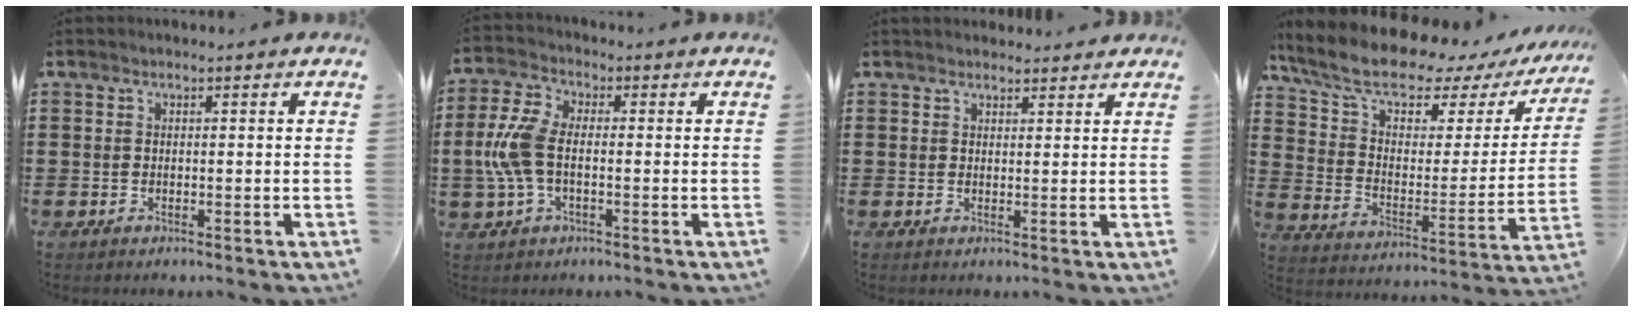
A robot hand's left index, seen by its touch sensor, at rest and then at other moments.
{"total": 7.3, "force": [-0.8, 3.7, 6.3], "torque": [-0.153, 0.000, -0.022]}
{"total": 1.9, "force": [1.8, 0.5, -0.1], "torque": [-0.003, -0.001, 0.037]}
{"total": 10.4, "force": [8.5, 3.3, 5.0], "torque": [-0.123, -0.058, 0.146]}